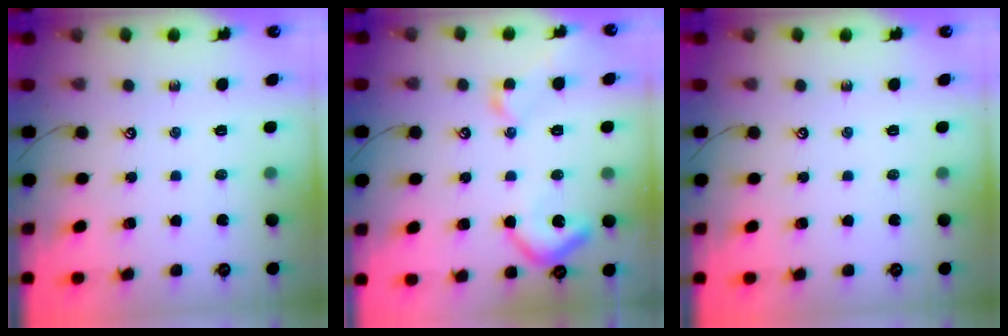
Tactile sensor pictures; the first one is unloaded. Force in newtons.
{"total": 7.2, "press": 7.1, "slide": 1.2}
{"total": 0.0}